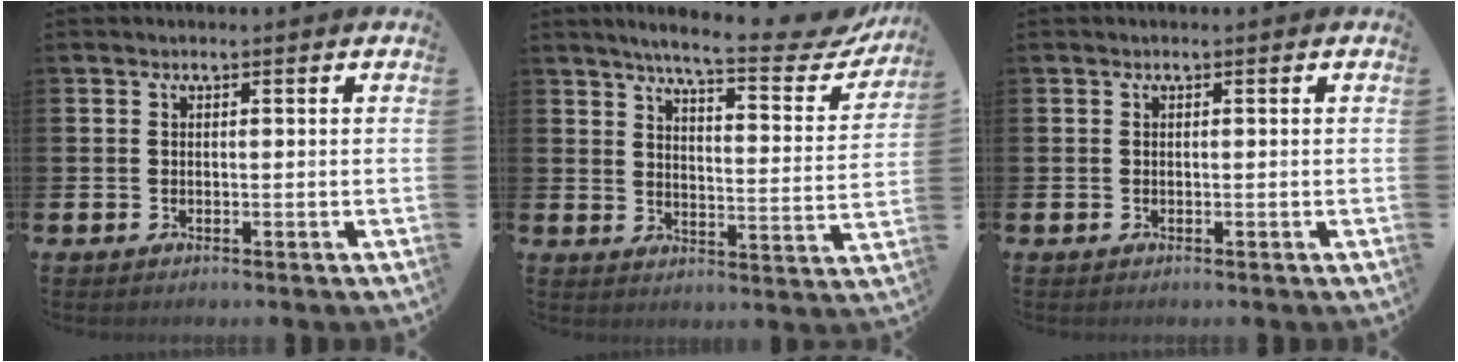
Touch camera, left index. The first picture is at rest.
{"total": 7.6, "force": [6.7, 0.7, 3.5], "torque": [-0.071, -0.050, 0.107]}
{"total": 0.0}